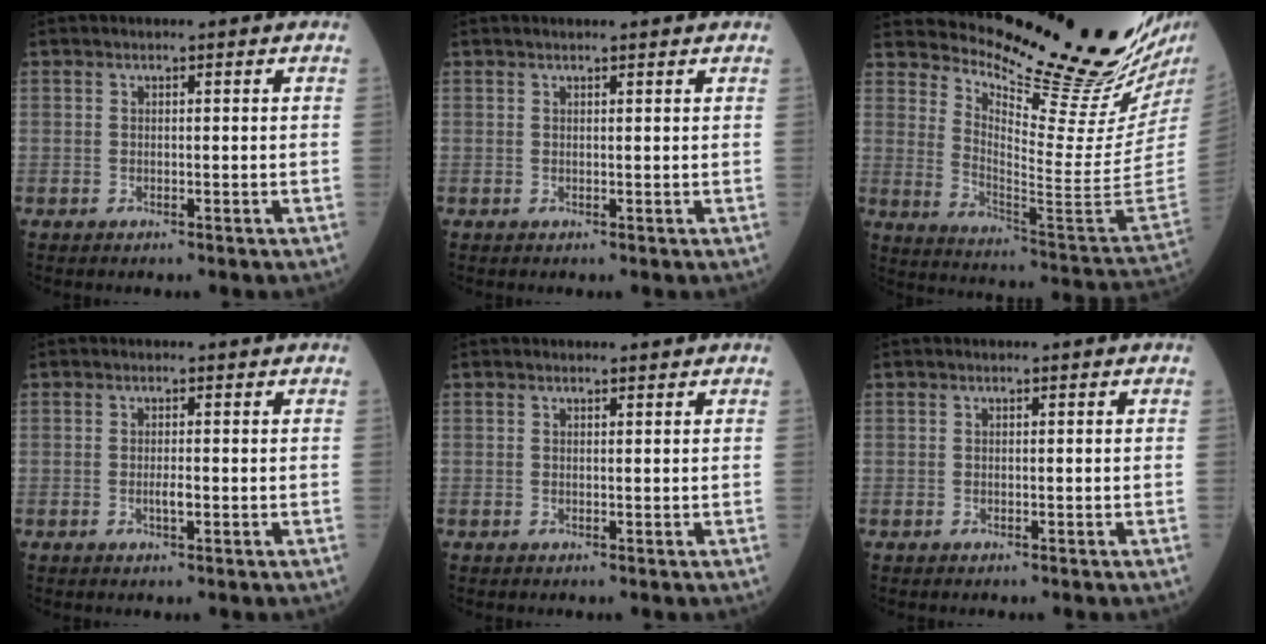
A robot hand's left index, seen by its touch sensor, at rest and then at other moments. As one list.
[{"total": 3.0, "force": [2.6, 0.7, 1.2], "torque": [-0.012, 0.021, 0.040]}, {"total": 24.5, "force": [21.9, -2.2, 10.8], "torque": [-0.185, -0.143, 0.312]}, {"total": 1.4, "force": [-0.1, 0.5, 1.3], "torque": [-0.027, 0.001, 0.001]}, {"total": 1.2, "force": [1.1, 0.3, 0.0], "torque": [-0.004, 0.005, 0.019]}, {"total": 0.0}]